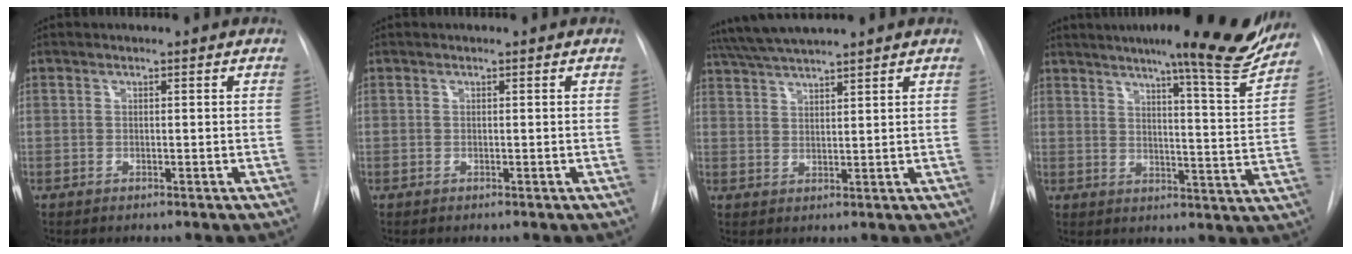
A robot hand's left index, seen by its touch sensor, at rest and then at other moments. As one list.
[{"total": 0.0}, {"total": 7.2, "force": [6.4, -0.8, 3.1], "torque": [-0.063, 0.029, 0.115]}, {"total": 19.5, "force": [16.6, 0.5, 10.2], "torque": [-0.136, -0.050, 0.203]}]